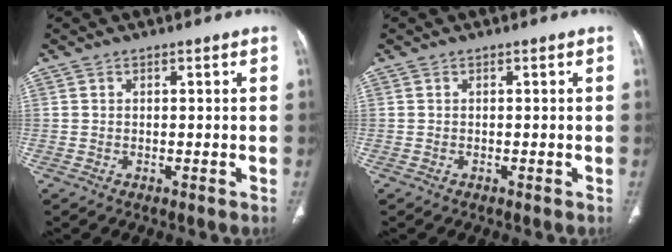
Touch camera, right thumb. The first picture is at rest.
{"total": 0.0}